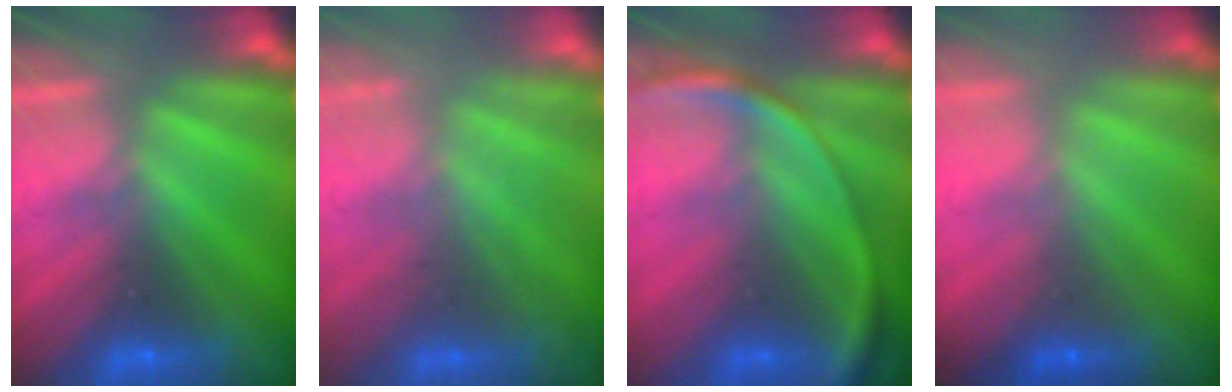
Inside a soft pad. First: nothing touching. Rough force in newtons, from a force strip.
{"total": 2.2}
{"total": 2.7}
{"total": 1.5}